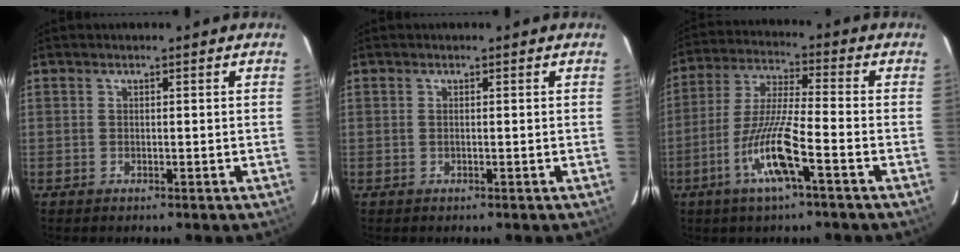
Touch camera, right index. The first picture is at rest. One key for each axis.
{"total": 0.0}
{"total": 11.2, "fx": -4.8, "fy": 0.3, "fz": 10.1, "tx": -0.203, "ty": -0.006, "tz": -0.096}